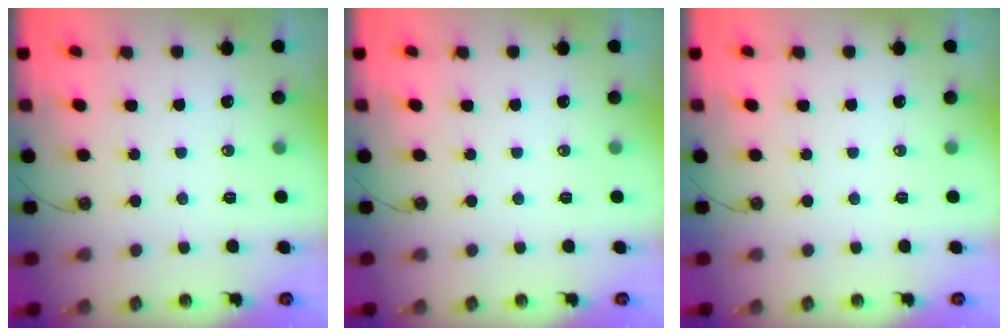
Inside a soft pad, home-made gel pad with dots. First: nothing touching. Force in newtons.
{"total": 0.0}
{"total": 0.0}